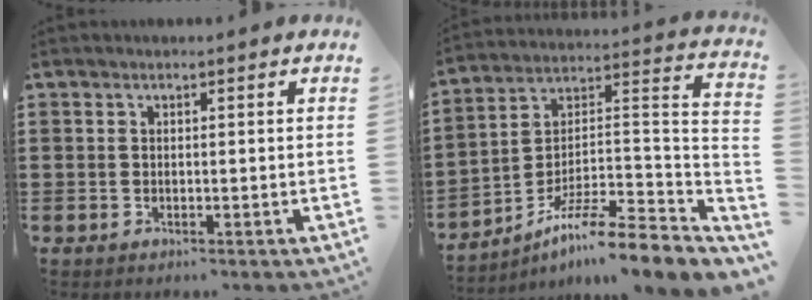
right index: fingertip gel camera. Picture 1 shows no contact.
{"total": 9.2, "force": [-7.0, 0.9, 5.9], "torque": [-0.103, -0.006, -0.144]}